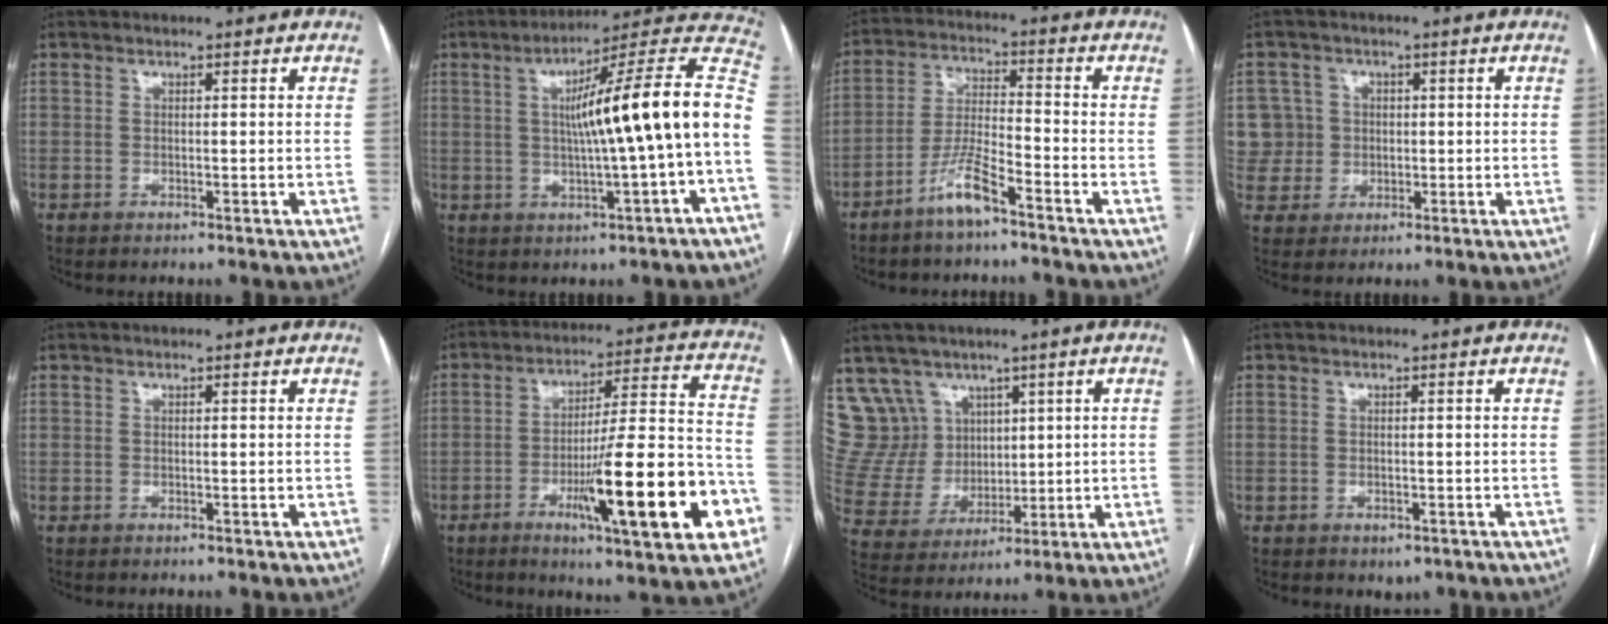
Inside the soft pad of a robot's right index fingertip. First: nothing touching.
{"total": 18.1, "force": [-0.2, -0.4, 18.1], "torque": [-0.247, 0.033, -0.007]}
{"total": 6.9, "force": [-4.9, 0.5, 4.9], "torque": [-0.104, -0.003, -0.098]}
{"total": 7.5, "force": [1.1, 7.4, 0.2], "torque": [-0.005, 0.031, 0.032]}
{"total": 0.0}
{"total": 20.3, "force": [-7.6, 2.0, 18.8], "torque": [-0.257, 0.000, -0.108]}
{"total": 12.3, "force": [7.7, 9.4, 1.6], "torque": [-0.056, 0.050, 0.176]}
{"total": 2.0, "force": [-1.1, 1.2, 1.0], "torque": [-0.011, -0.001, -0.005]}